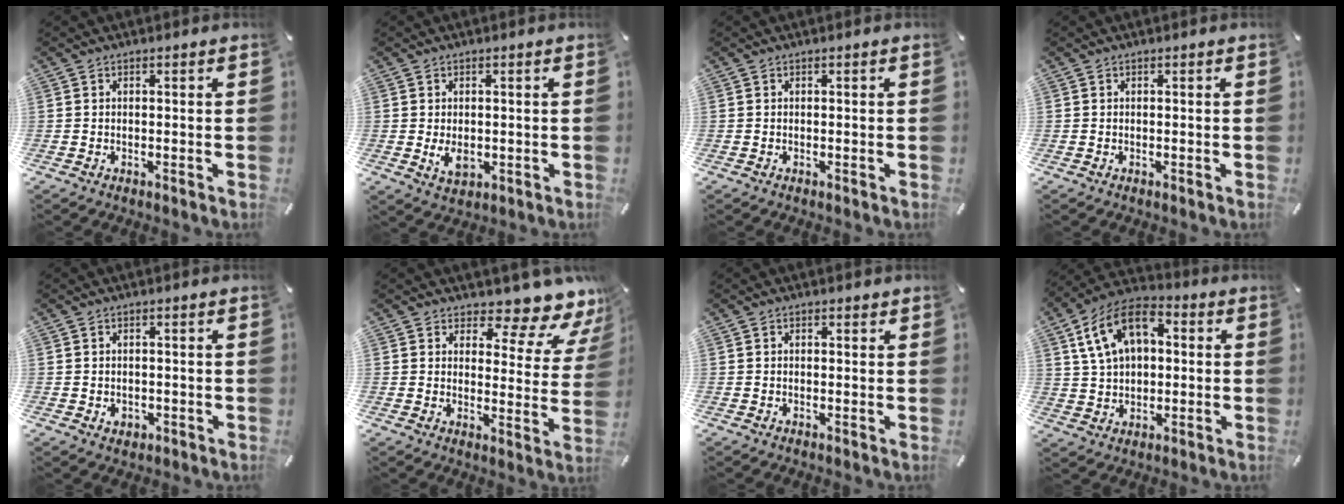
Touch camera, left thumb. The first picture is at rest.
{"total": 4.0, "force": [-0.4, 2.7, 2.8], "torque": [-0.064, -0.007, -0.011]}
{"total": 0.0}
{"total": 0.0}
{"total": 1.6, "force": [-0.3, 1.5, 0.7], "torque": [-0.013, 0.004, -0.008]}
{"total": 10.2, "force": [8.3, 3.6, 4.7], "torque": [-0.050, -0.079, 0.140]}
{"total": 0.7, "force": [0.2, 0.6, 0.3], "torque": [-0.006, 0.004, 0.004]}
{"total": 13.1, "force": [4.1, 9.2, 8.3], "torque": [-0.175, 0.009, 0.077]}